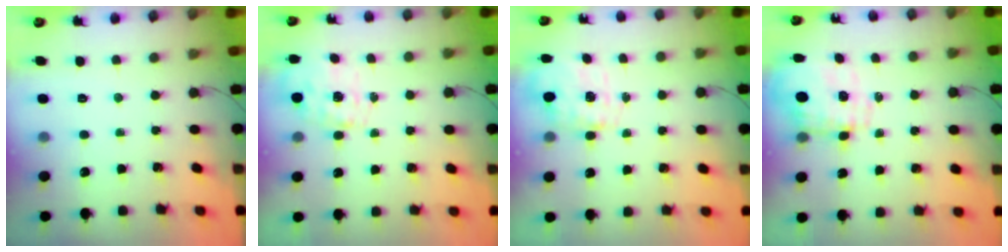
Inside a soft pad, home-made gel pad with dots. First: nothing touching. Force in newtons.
{"total": 8.2, "press": 8.2, "slide": 0.8}
{"total": 2.7, "press": 2.6, "slide": 0.8}
{"total": 3.5, "press": 3.2, "slide": 1.4}